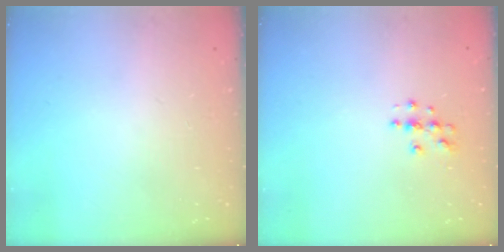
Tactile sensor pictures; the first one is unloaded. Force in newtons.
{"total": 3.8, "press": 3.8, "slide": 0.3}